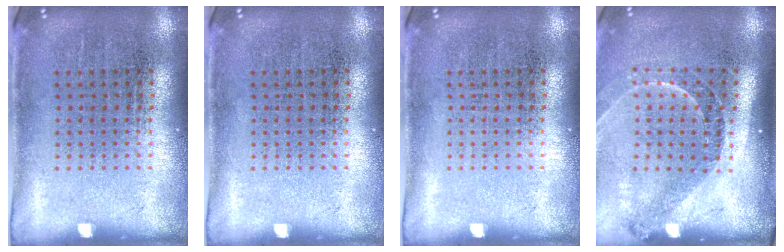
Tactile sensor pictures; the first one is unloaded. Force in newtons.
{"total": 0.0}
{"total": 0.0}
{"total": 1.4, "press": 1.3, "slide": 0.7}